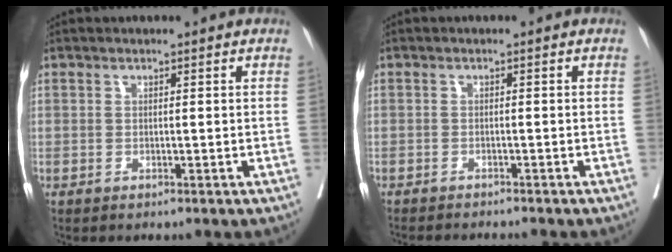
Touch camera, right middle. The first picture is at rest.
{"total": 6.1, "force": [-5.7, 0.2, 2.2], "torque": [-0.024, -0.014, -0.082]}